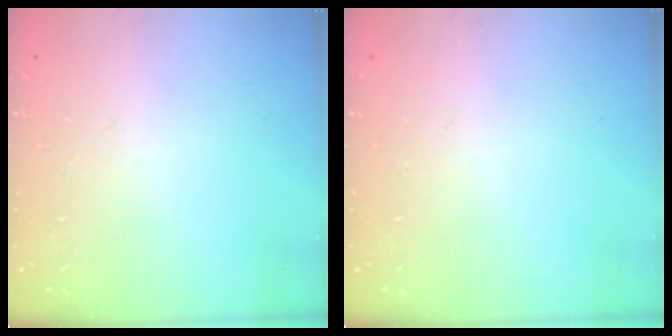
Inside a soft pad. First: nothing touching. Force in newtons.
{"total": 0.0}